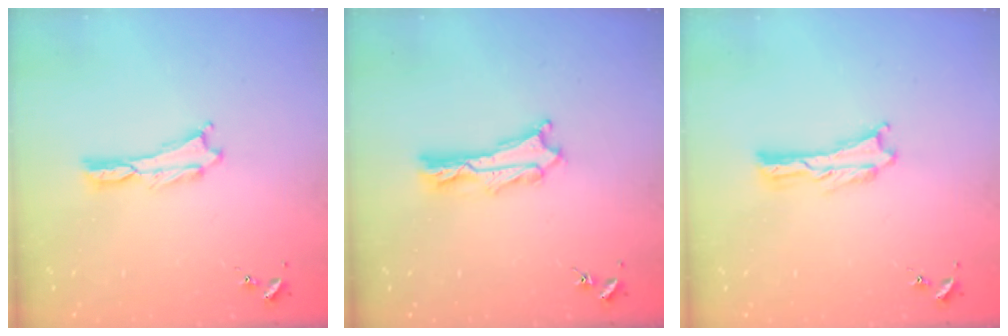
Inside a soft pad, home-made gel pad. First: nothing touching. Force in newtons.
{"total": 2.4, "press": 2.4, "slide": 0.3}
{"total": 0.0}